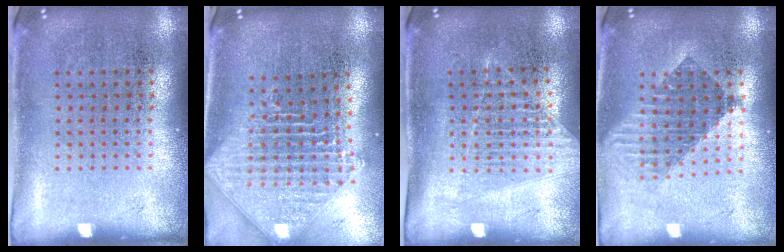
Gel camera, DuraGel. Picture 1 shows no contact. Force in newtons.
{"total": 2.4, "press": 1.8, "slide": 1.6}
{"total": 1.2, "press": 1.1, "slide": 0.4}
{"total": 1.7, "press": 1.4, "slide": 1.0}